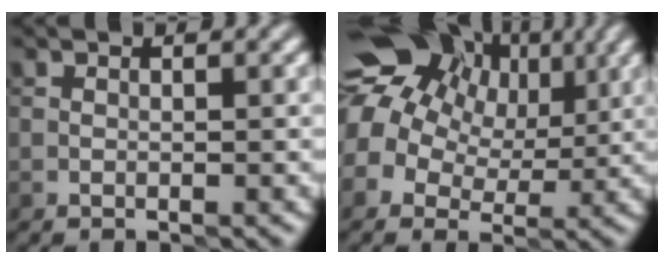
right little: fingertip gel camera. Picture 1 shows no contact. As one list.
[{"total": 16.7, "force": [5.5, 12.8, 9.1], "torque": [-0.191, 0.039, 0.080]}]